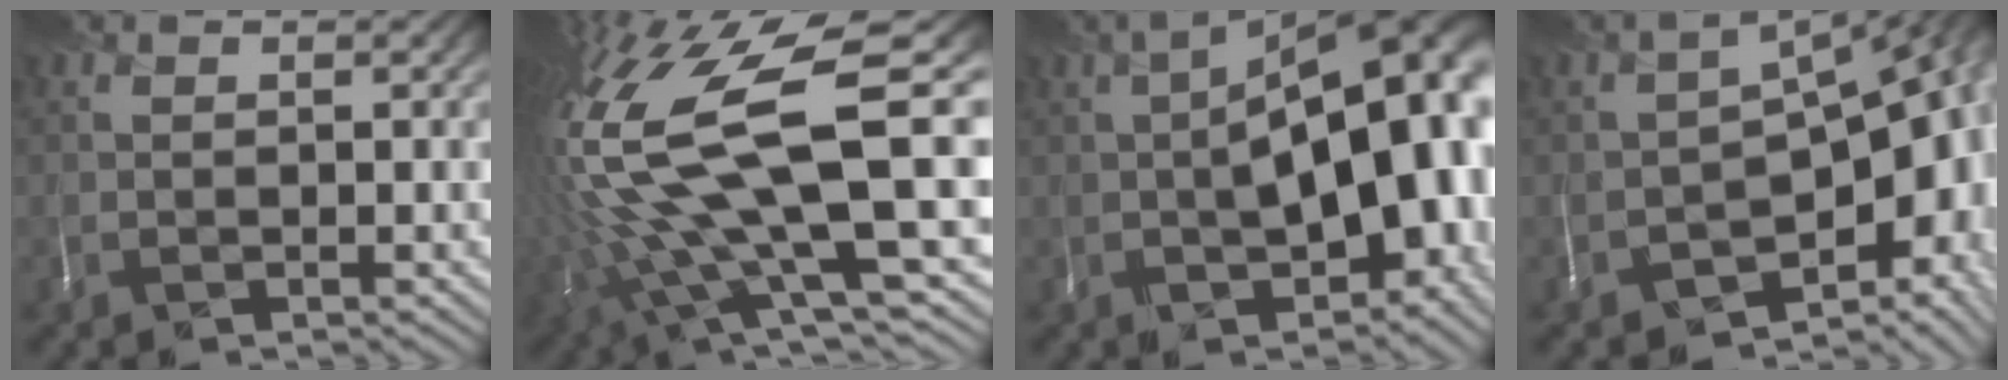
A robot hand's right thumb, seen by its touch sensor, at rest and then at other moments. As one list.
[{"total": 18.3, "force": [1.1, 6.2, 17.2], "torque": [-0.357, -0.029, 0.037]}, {"total": 16.6, "force": [-1.1, 7.9, 14.5], "torque": [-0.210, -0.006, -0.016]}, {"total": 12.1, "force": [-4.2, 6.2, 9.6], "torque": [-0.125, -0.031, -0.045]}]